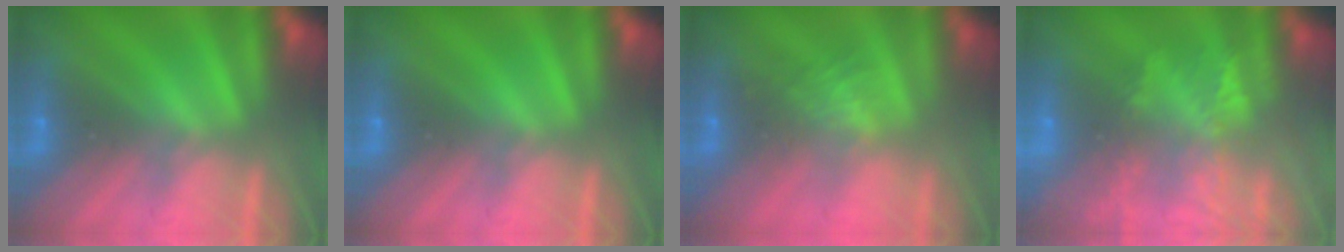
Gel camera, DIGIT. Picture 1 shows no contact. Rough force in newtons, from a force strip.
{"total": 0.0}
{"total": 2.8}
{"total": 8.8}